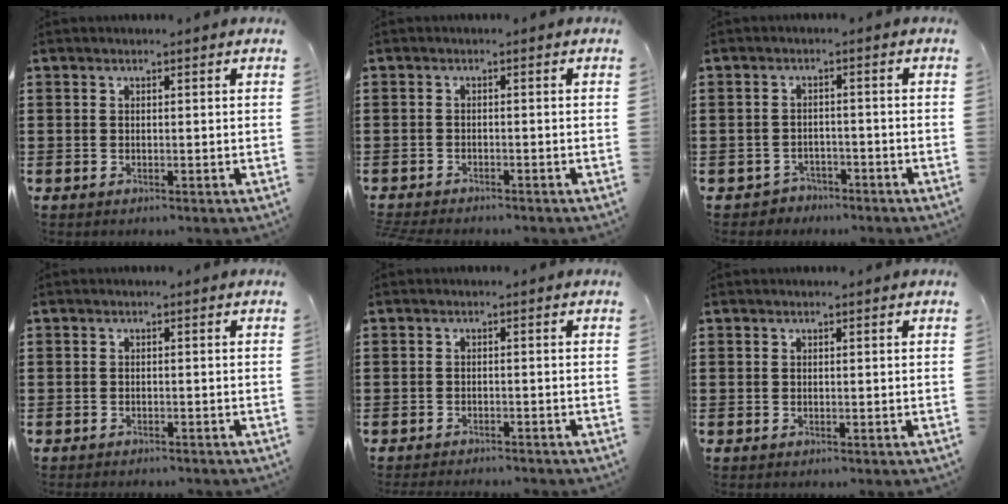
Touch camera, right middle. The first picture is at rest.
{"total": 1.5, "force": [-1.5, 0.1, 0.0], "torque": [-0.003, 0.000, -0.033]}
{"total": 2.1, "force": [-1.9, 0.9, -0.2], "torque": [-0.006, 0.003, -0.044]}
{"total": 0.9, "force": [-0.9, 0.1, -0.1], "torque": [-0.001, 0.002, -0.020]}
{"total": 1.7, "force": [-1.7, 0.1, -0.2], "torque": [-0.003, 0.001, -0.037]}
{"total": 0.0}